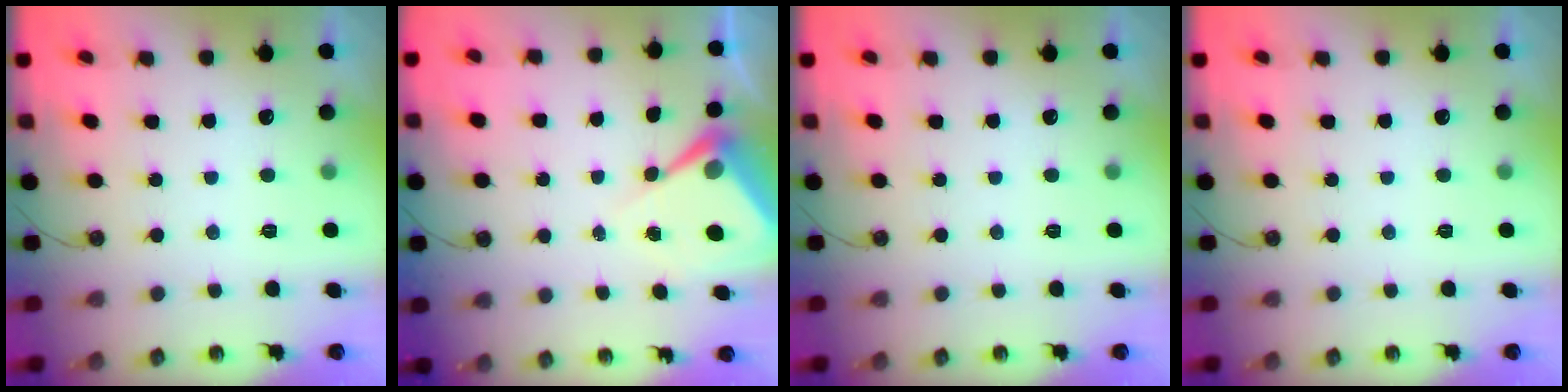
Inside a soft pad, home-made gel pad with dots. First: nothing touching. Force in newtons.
{"total": 7.9, "press": 7.9, "slide": 0.5}
{"total": 0.0}
{"total": 0.0}